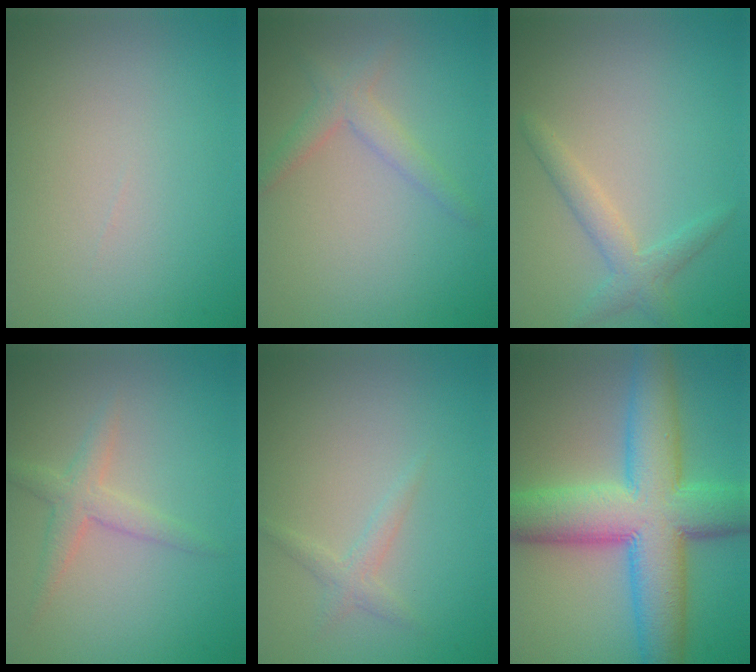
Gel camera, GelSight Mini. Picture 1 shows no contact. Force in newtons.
{"total": 2.1, "press": 2.1, "slide": 0.1}
{"total": 2.2, "press": 2.2, "slide": 0.1}
{"total": 2.2, "press": 2.2, "slide": 0.1}
{"total": 1.3, "press": 1.3, "slide": 0.1}
{"total": 11.7, "press": 11.7, "slide": 0.0}